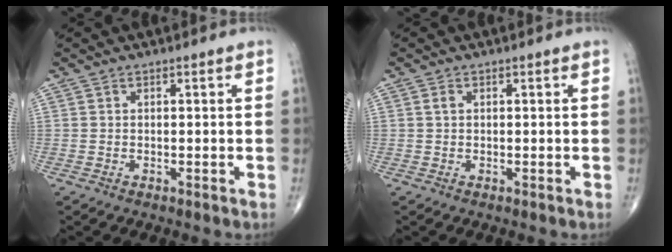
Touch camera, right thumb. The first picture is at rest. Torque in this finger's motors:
{"motor_torque": [-0.26, 0.09, 0.20, 0.05, 0.00]}